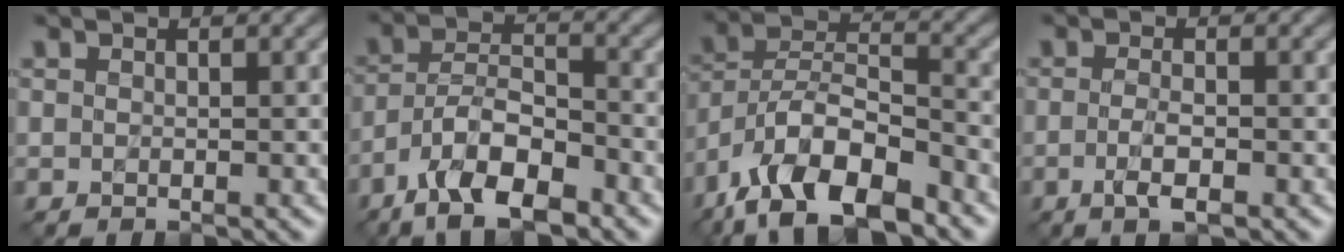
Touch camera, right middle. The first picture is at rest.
{"total": 8.5, "force": [-5.7, 3.1, 5.5], "torque": [-0.091, 0.008, -0.109]}
{"total": 11.5, "force": [-7.9, 4.7, 6.9], "torque": [-0.119, 0.010, -0.150]}
{"total": 2.4, "force": [-0.9, 0.7, 2.1], "torque": [-0.044, -0.002, -0.017]}